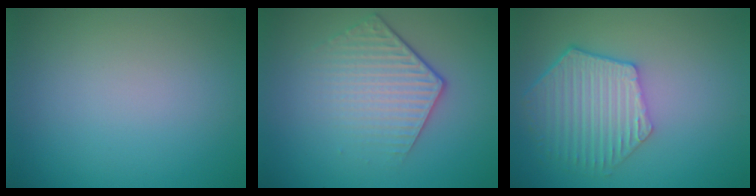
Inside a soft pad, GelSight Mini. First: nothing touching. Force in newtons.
{"total": 4.4, "press": 3.1, "slide": 3.1}
{"total": 5.8, "press": 4.7, "slide": 3.4}